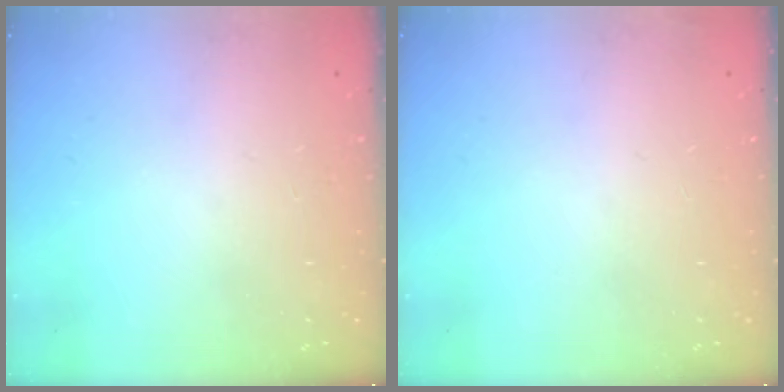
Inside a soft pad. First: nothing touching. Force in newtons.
{"total": 2.2, "press": 2.1, "slide": 0.8}